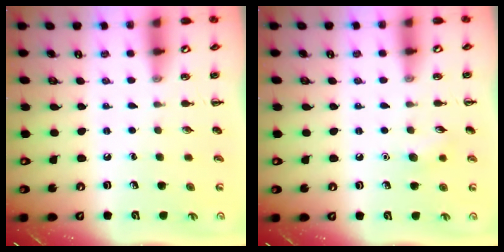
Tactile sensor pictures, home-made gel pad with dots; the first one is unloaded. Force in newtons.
{"total": 5.4, "press": 5.2, "slide": 1.4}